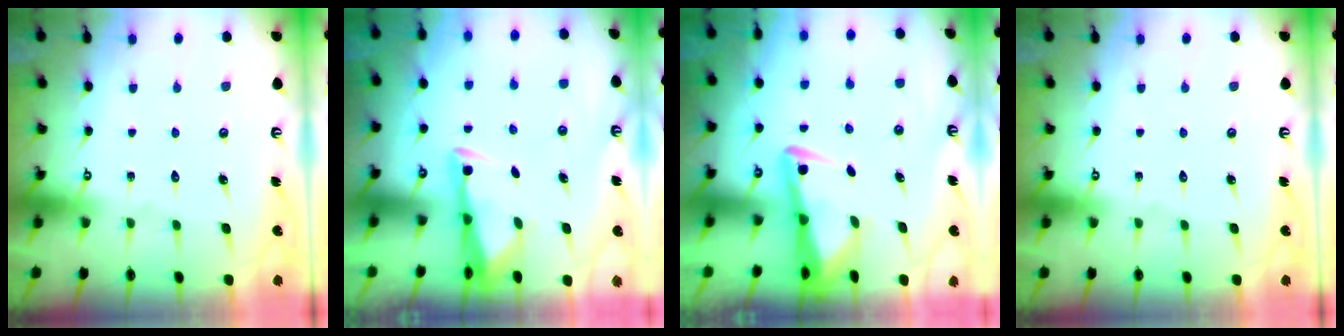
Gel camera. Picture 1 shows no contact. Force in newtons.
{"total": 3.2, "press": 3.1, "slide": 0.8}
{"total": 3.7, "press": 3.7, "slide": 0.6}
{"total": 0.0}